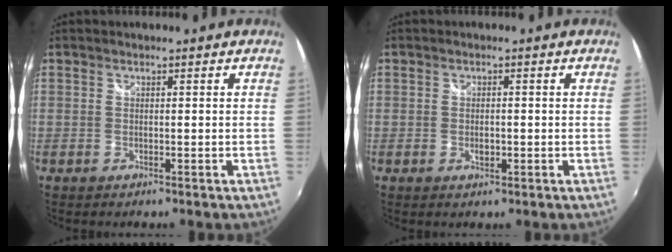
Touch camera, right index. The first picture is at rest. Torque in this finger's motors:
{"motor_torque": [-0.20, 0.18, -0.02, -0.02]}